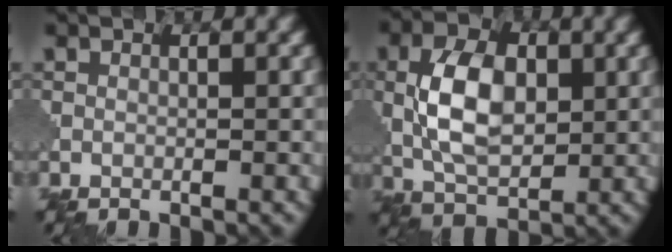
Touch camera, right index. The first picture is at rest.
{"total": 6.5, "force": [0.7, 4.0, 5.1], "torque": [-0.105, 0.000, 0.014]}